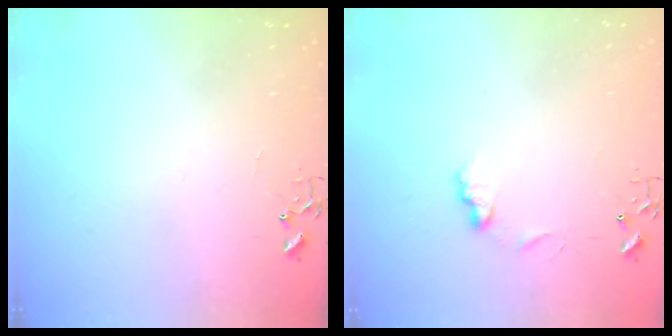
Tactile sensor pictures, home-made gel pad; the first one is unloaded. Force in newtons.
{"total": 7.6, "press": 7.6, "slide": 0.7}